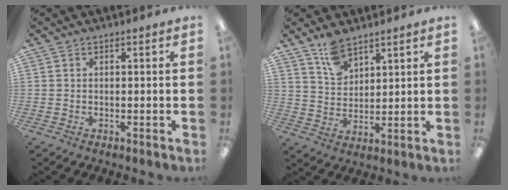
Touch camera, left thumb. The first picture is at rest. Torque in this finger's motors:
{"motor_torque": [0.24, 0.17, -0.08, -0.09, 0.02]}